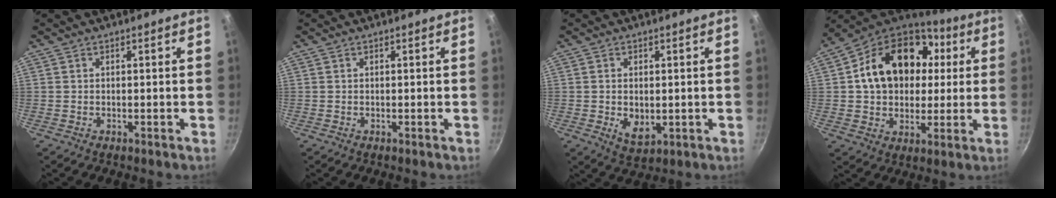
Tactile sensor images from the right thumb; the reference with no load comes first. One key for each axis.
{"total": 0.0}
{"total": 5.5, "fx": -0.4, "fy": 3.5, "fz": 4.2, "tx": -0.065, "ty": -0.014, "tz": 0.001}
{"total": 22.4, "fx": 4.3, "fy": 16.8, "fz": 14.2, "tx": -0.224, "ty": 0.031, "tz": 0.067}